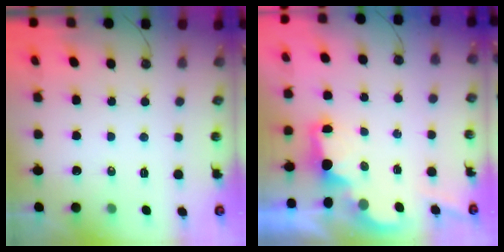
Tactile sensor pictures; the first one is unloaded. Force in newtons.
{"total": 2.1, "press": 1.9, "slide": 0.8}